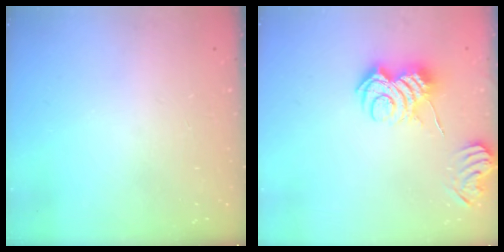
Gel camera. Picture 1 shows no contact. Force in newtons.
{"total": 6.2, "press": 6.2, "slide": 0.4}